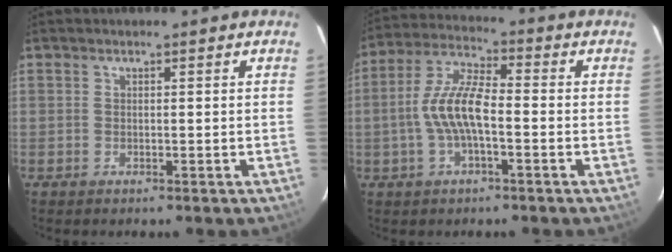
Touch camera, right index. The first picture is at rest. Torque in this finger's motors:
{"motor_torque": [0.59, -0.29, 0.63, 0.18]}